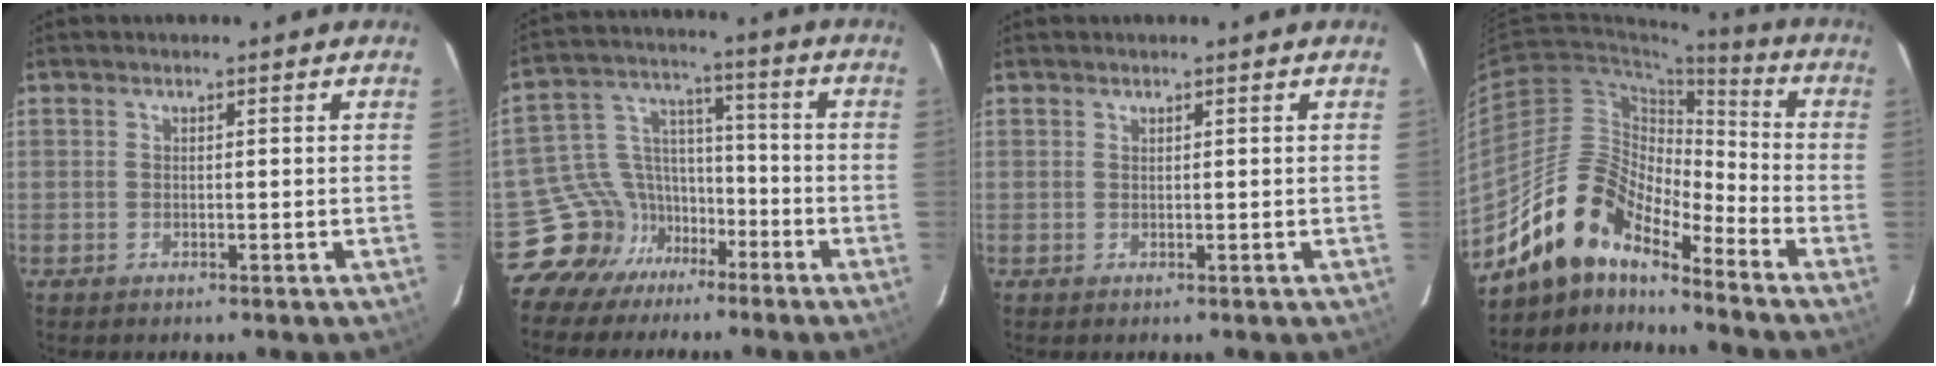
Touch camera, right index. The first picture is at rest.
{"total": 9.8, "force": [-7.0, 6.8, 0.7], "torque": [-0.024, 0.055, -0.130]}
{"total": 0.0}
{"total": 13.8, "force": [-12.0, 4.0, 5.6], "torque": [-0.099, 0.015, -0.235]}